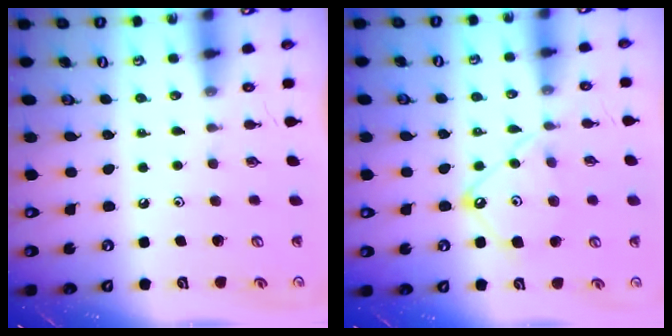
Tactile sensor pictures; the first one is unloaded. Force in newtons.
{"total": 11.4, "press": 11.4, "slide": 1.0}